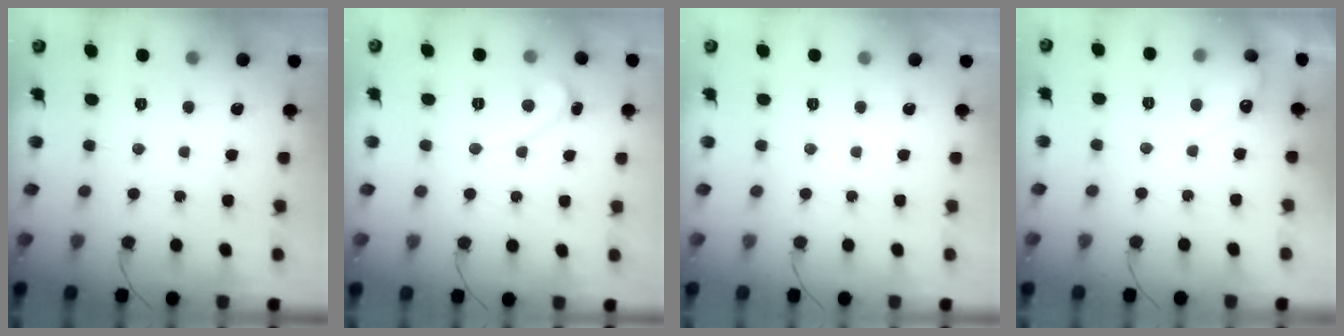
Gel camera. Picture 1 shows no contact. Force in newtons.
{"total": 2.1, "press": 2.1, "slide": 0.2}
{"total": 0.0}
{"total": 3.7, "press": 3.7, "slide": 0.3}